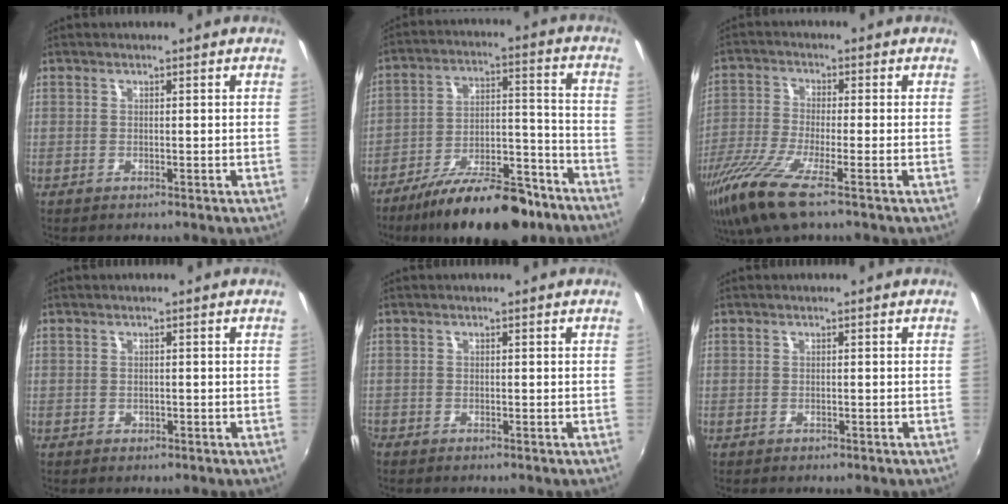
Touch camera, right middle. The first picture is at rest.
{"total": 20.4, "force": [-15.3, 7.0, 11.5], "torque": [-0.192, -0.005, -0.227]}
{"total": 11.5, "force": [-7.4, 1.3, 8.7], "torque": [-0.199, -0.039, -0.145]}
{"total": 0.8, "force": [-0.4, 0.7, 0.2], "torque": [-0.003, -0.001, -0.003]}
{"total": 0.8, "force": [-0.8, 0.2, 0.1], "torque": [-0.005, -0.005, -0.018]}
{"total": 0.5, "force": [-0.4, 0.3, 0.2], "torque": [-0.005, -0.002, -0.006]}